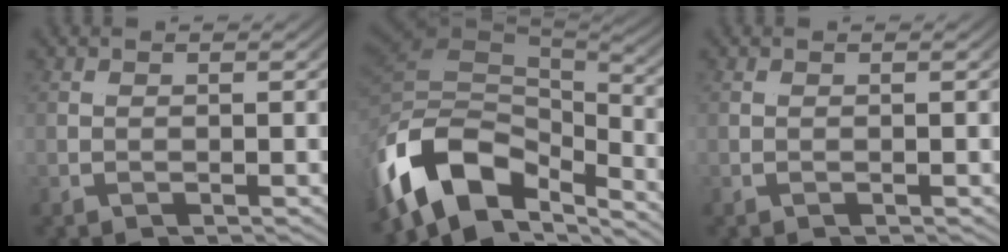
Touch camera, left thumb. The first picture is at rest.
{"total": 14.0, "force": [-0.5, 8.2, 11.3], "torque": [-0.213, -0.002, -0.011]}
{"total": 0.0}